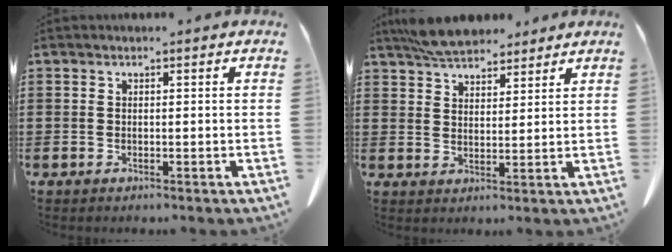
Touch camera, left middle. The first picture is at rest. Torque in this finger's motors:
{"motor_torque": [0.24, -0.21, 0.21, 0.07]}